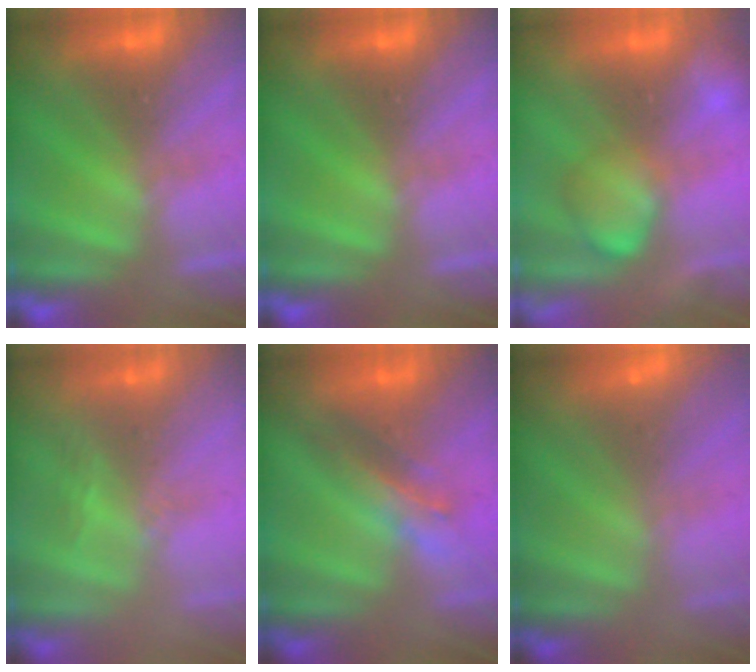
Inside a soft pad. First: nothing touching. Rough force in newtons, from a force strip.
{"total": 0.0}
{"total": 2.4}
{"total": 2.9}
{"total": 2.9}
{"total": 2.9}